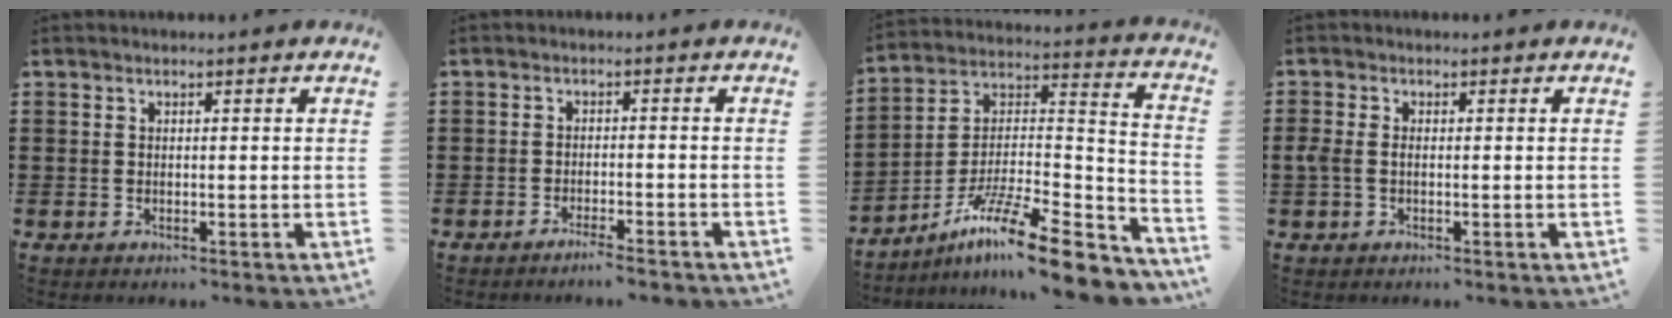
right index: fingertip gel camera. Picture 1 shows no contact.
{"total": 2.3, "force": [-2.1, -0.1, 1.0], "torque": [-0.017, 0.003, -0.040]}
{"total": 14.6, "force": [-10.6, 1.8, 9.8], "torque": [-0.166, 0.021, -0.190]}
{"total": 1.6, "force": [-0.3, 0.9, 1.3], "torque": [-0.041, -0.003, -0.011]}